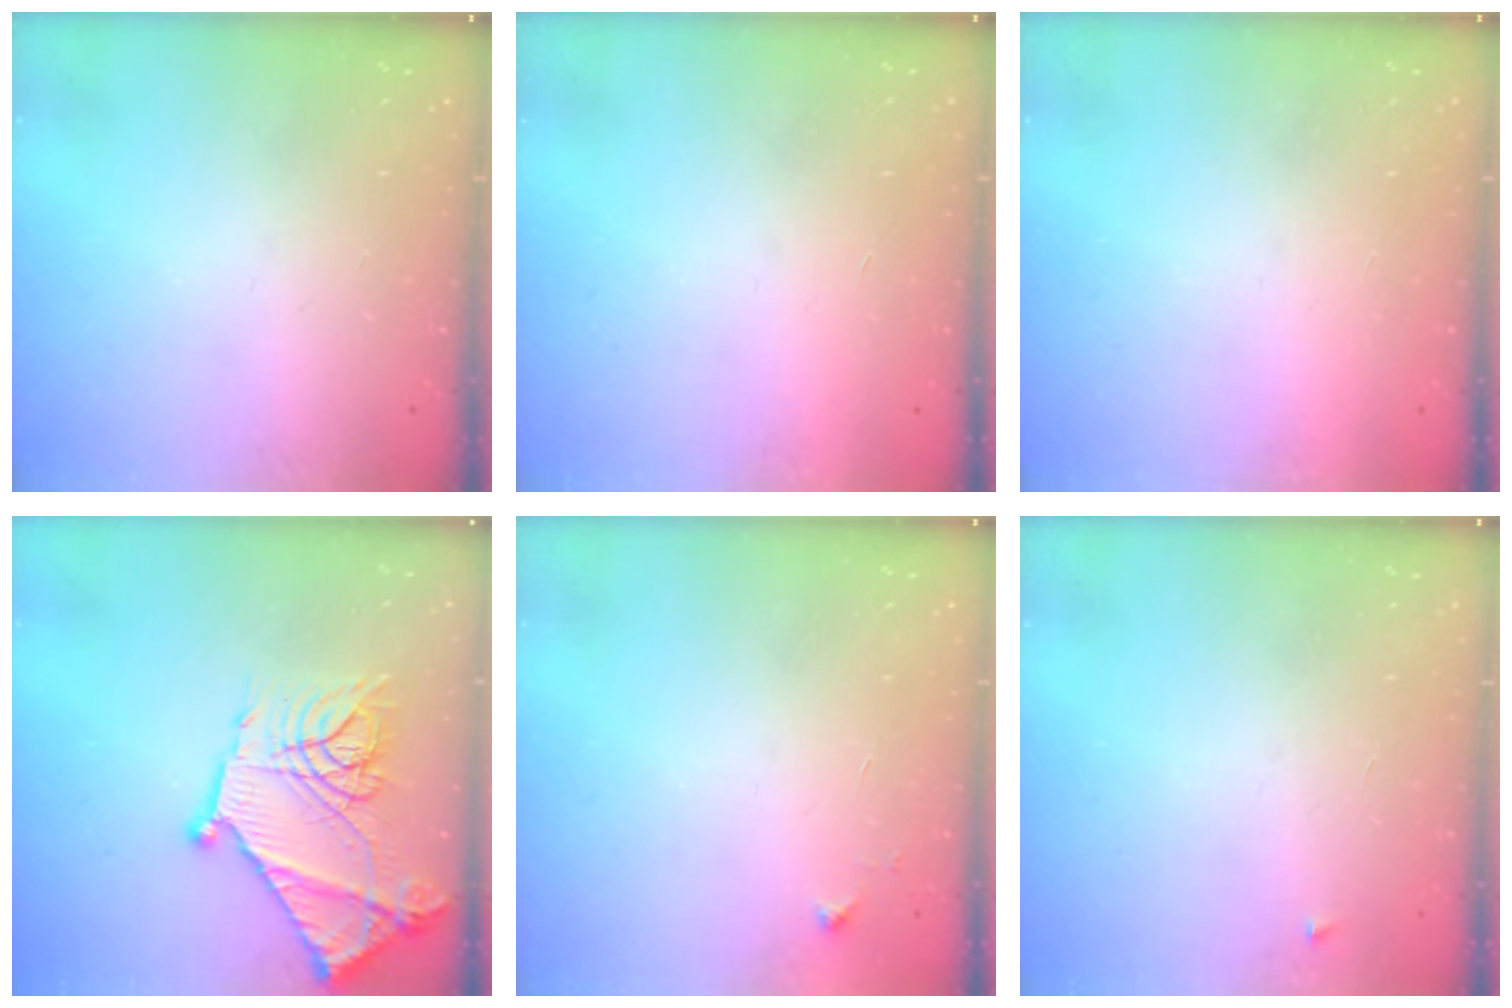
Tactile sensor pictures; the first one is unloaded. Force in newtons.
{"total": 1.6, "press": 1.6, "slide": 0.1}
{"total": 1.5, "press": 1.5, "slide": 0.1}
{"total": 21.3, "press": 21.2, "slide": 1.6}
{"total": 3.9, "press": 3.8, "slide": 0.6}
{"total": 2.3, "press": 2.3, "slide": 0.3}